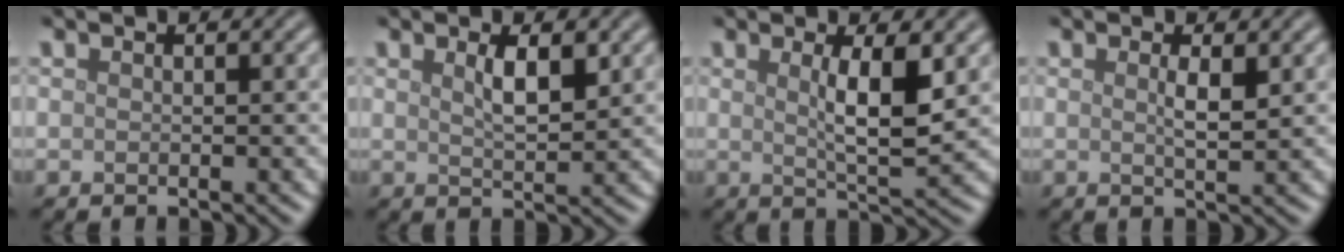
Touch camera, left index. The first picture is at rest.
{"total": 2.9, "force": [1.2, 0.8, 2.5], "torque": [-0.043, 0.000, 0.022]}
{"total": 4.4, "force": [1.1, 0.9, 4.2], "torque": [-0.070, -0.006, 0.020]}
{"total": 1.8, "force": [0.5, 0.3, 1.7], "torque": [-0.030, -0.001, 0.008]}